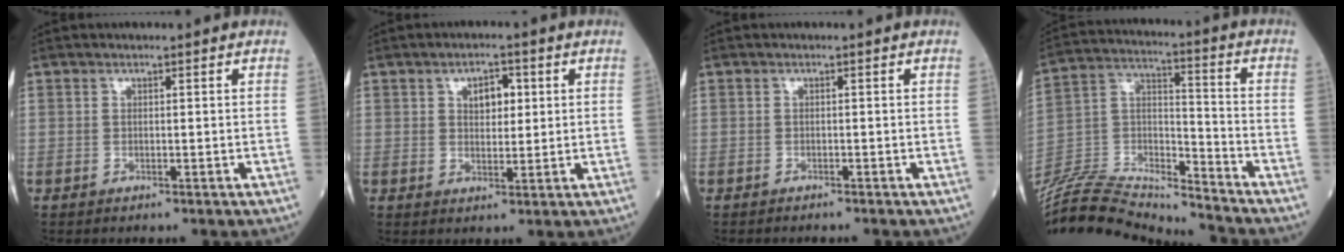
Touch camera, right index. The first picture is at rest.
{"total": 4.0, "force": [1.3, 2.1, 3.1], "torque": [-0.048, 0.005, 0.021]}
{"total": 1.3, "force": [-1.2, 0.1, 0.3], "torque": [-0.006, -0.002, -0.016]}
{"total": 21.7, "force": [-21.0, 0.7, 5.1], "torque": [-0.109, 0.015, -0.360]}